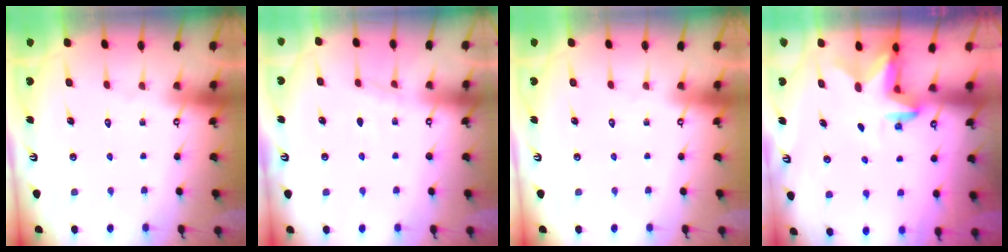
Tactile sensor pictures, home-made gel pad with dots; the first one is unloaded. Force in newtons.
{"total": 4.3, "press": 4.3, "slide": 0.5}
{"total": 0.0}
{"total": 2.9, "press": 2.9, "slide": 0.5}